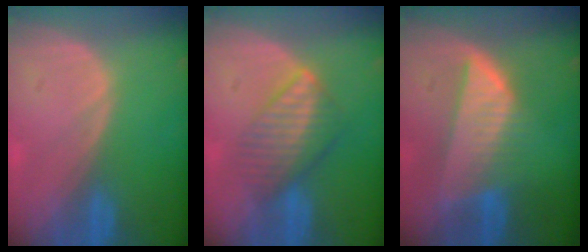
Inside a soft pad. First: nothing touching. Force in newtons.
{"total": 6.4, "press": 6.2, "slide": 1.7}
{"total": 8.3, "press": 7.3, "slide": 3.9}